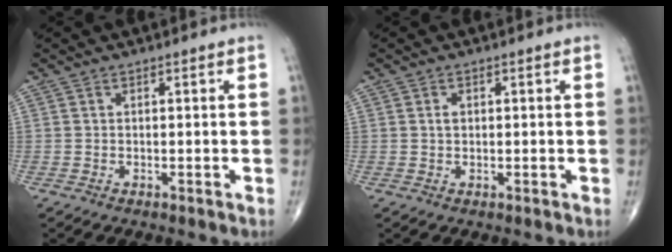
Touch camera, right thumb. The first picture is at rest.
{"total": 1.3, "force": [0.3, 1.0, 0.8], "torque": [-0.011, 0.002, 0.006]}